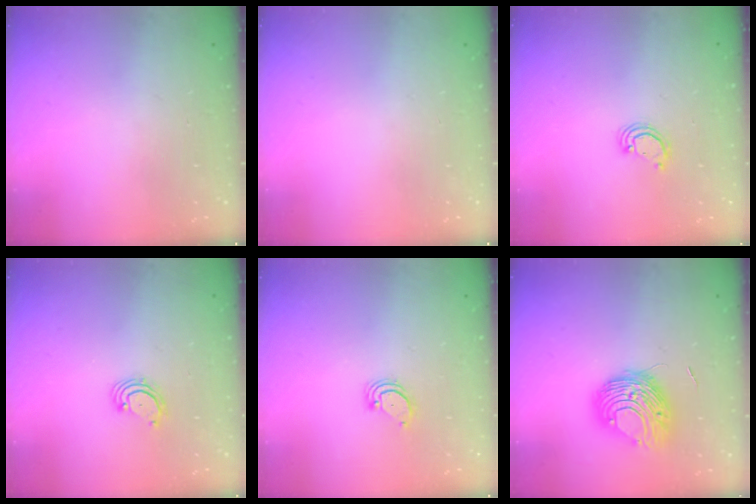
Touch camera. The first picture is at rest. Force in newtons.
{"total": 0.0}
{"total": 2.0, "press": 2.0, "slide": 0.2}
{"total": 2.7, "press": 2.7, "slide": 0.3}
{"total": 2.2, "press": 2.2, "slide": 0.3}
{"total": 9.8, "press": 9.7, "slide": 1.2}